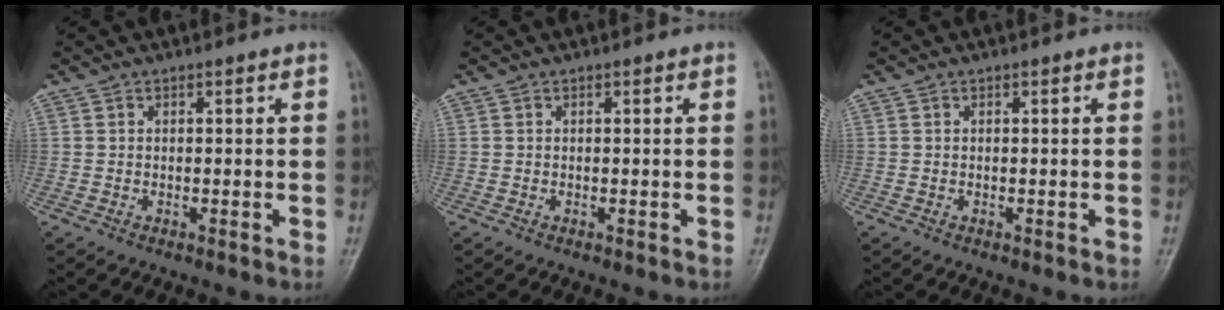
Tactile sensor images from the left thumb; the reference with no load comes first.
{"total": 0.0}
{"total": 0.0}